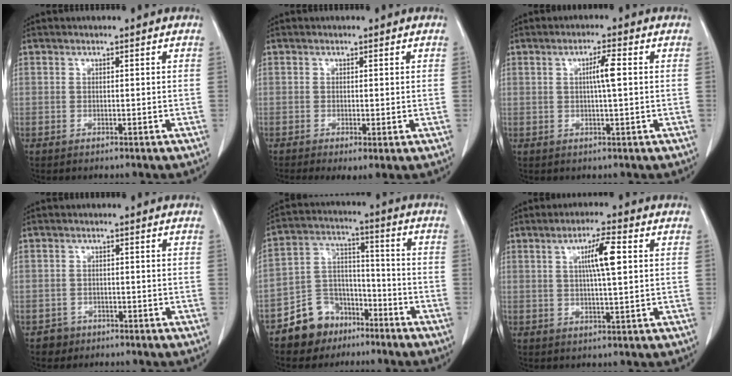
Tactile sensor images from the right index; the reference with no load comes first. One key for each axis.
{"total": 3.1, "fx": -1.2, "fy": 1.0, "fz": 2.7, "tx": -0.043, "ty": -0.011, "tz": -0.017}
{"total": 2.3, "fx": 0.2, "fy": 0.0, "fz": 2.3, "tx": -0.039, "ty": 0.002, "tz": 0.003}
{"total": 2.3, "fx": -1.3, "fy": 1.8, "fz": -0.3, "tx": 0.006, "ty": 0.011, "tz": -0.024}
{"total": 9.9, "fx": -6.7, "fy": 6.9, "fz": 2.0, "tx": -0.038, "ty": 0.037, "tz": -0.117}
{"total": 6.2, "fx": 1.5, "fy": 0.3, "fz": 6.0, "tx": -0.105, "ty": 0.003, "tz": 0.025}